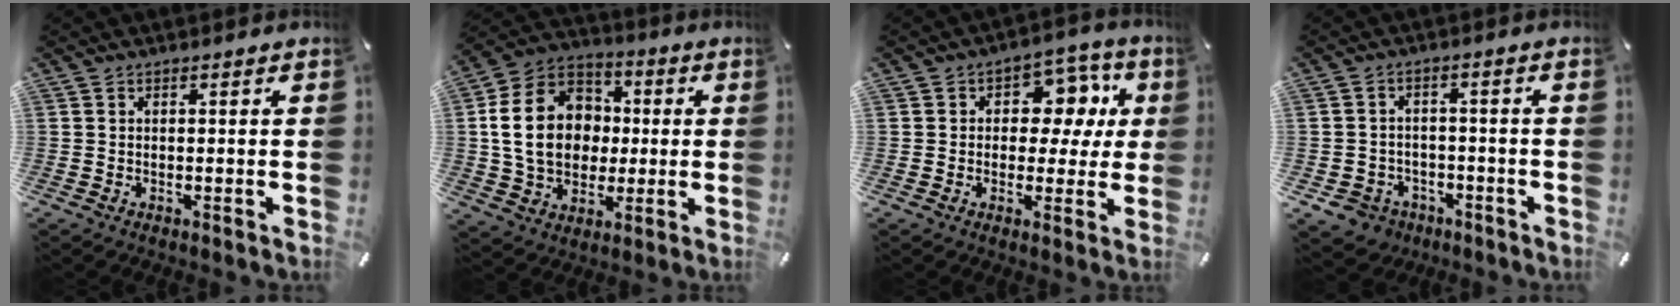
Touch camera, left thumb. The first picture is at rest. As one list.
[{"total": 18.1, "force": [0.4, 14.9, 10.2], "torque": [-0.206, 0.019, 0.010]}, {"total": 10.1, "force": [1.9, 7.9, 6.0], "torque": [-0.065, -0.012, 0.031]}, {"total": 5.7, "force": [-2.8, 4.8, 1.3], "torque": [-0.044, 0.019, -0.054]}]